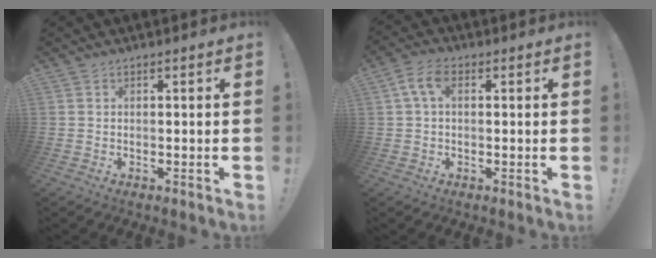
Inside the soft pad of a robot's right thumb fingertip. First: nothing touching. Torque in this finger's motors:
{"motor_torque": [0.23, 0.32, 0.35, -0.09, 0.28]}